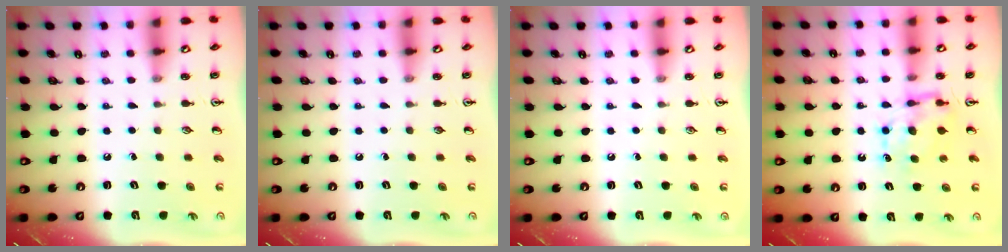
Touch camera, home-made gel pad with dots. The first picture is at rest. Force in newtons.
{"total": 0.0}
{"total": 0.0}
{"total": 7.2, "press": 7.2, "slide": 0.1}